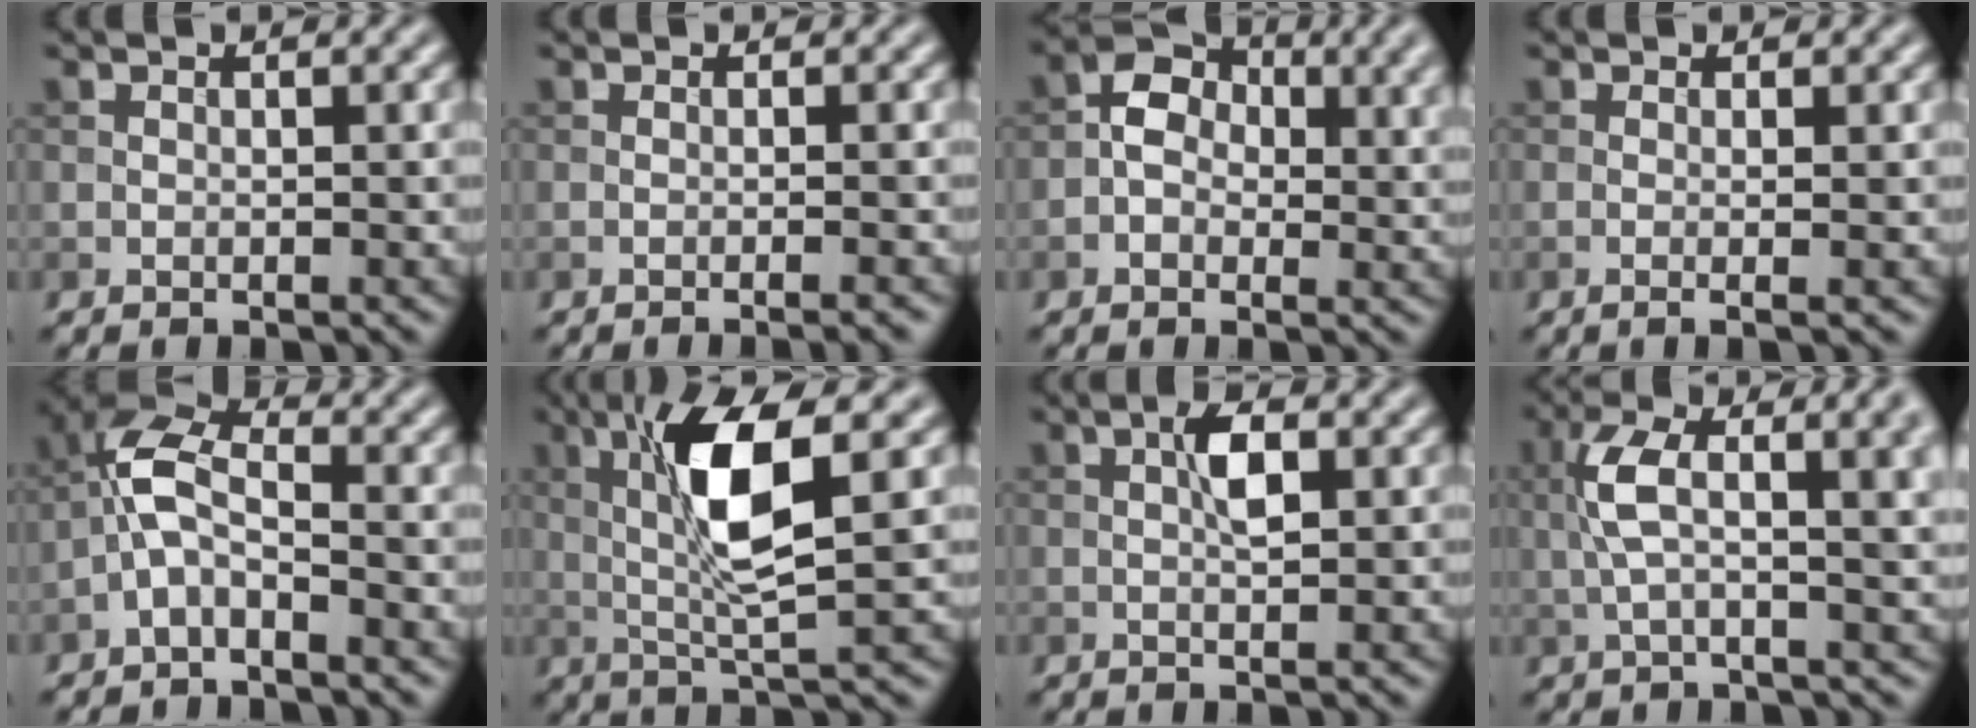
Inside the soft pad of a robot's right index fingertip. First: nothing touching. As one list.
[{"total": 2.3, "force": [-0.5, 0.8, 2.0], "torque": [-0.010, -0.002, -0.016]}, {"total": 5.1, "force": [0.1, 3.6, 3.6], "torque": [-0.047, 0.005, -0.006]}, {"total": 2.0, "force": [-0.2, 0.5, 1.9], "torque": [-0.029, -0.004, -0.008]}, {"total": 4.4, "force": [-1.7, 2.0, 3.5], "torque": [-0.073, 0.016, -0.045]}, {"total": 7.4, "force": [1.5, 1.3, 7.1], "torque": [-0.140, 0.004, 0.029]}, {"total": 2.6, "force": [0.5, 0.7, 2.5], "torque": [-0.046, 0.005, 0.006]}, {"total": 8.8, "force": [2.0, 3.4, 7.9], "torque": [-0.152, 0.009, 0.031]}]